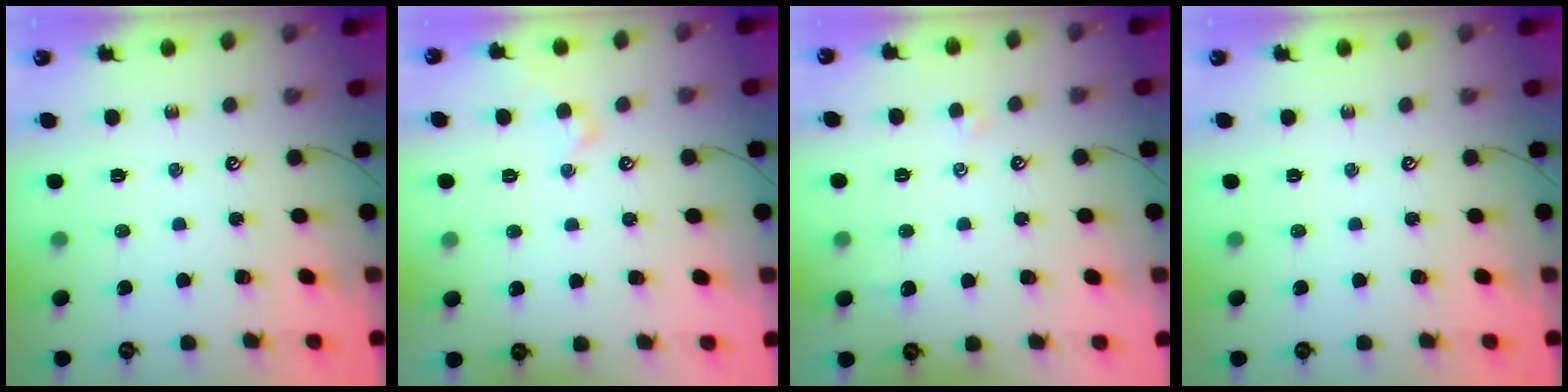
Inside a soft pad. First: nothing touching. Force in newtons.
{"total": 1.0, "press": 1.0, "slide": 0.1}
{"total": 1.4, "press": 1.3, "slide": 0.4}
{"total": 0.0}